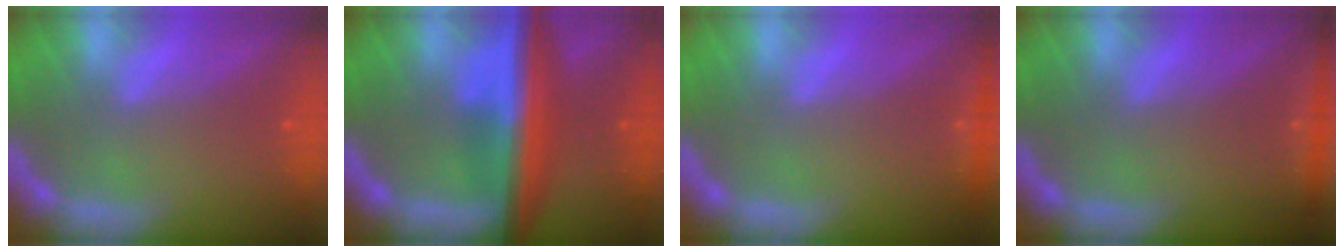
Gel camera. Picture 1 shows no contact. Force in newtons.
{"total": 9.0}
{"total": 1.4}
{"total": 2.4}